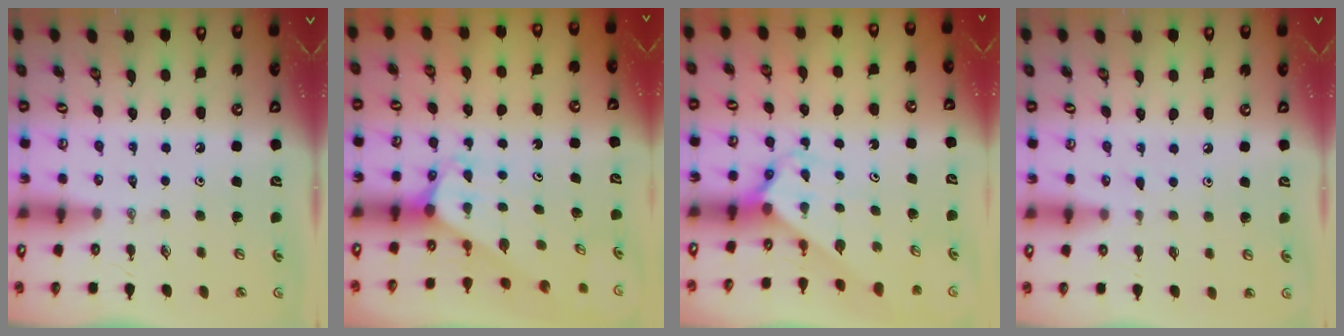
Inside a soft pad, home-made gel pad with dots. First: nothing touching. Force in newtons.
{"total": 2.0, "press": 2.0, "slide": 0.1}
{"total": 2.2, "press": 2.2, "slide": 0.1}
{"total": 3.4, "press": 3.4, "slide": 0.4}